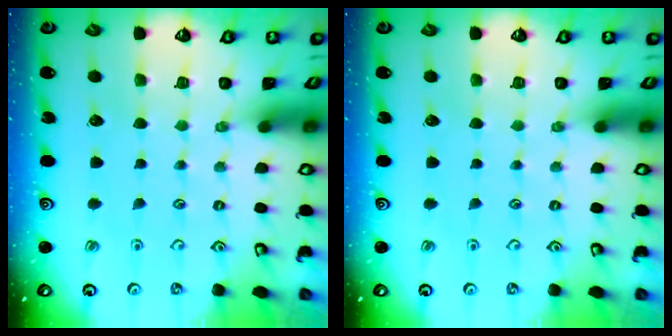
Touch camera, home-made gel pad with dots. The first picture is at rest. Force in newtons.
{"total": 0.0}